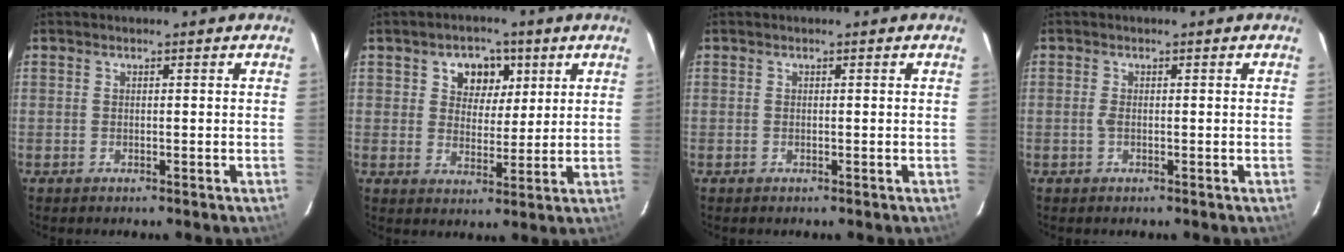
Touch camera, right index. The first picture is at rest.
{"total": 6.8, "force": [2.8, 5.4, 3.1], "torque": [-0.051, 0.008, 0.046]}
{"total": 0.0}
{"total": 1.0, "force": [-0.2, 0.3, 1.0], "torque": [-0.021, 0.000, -0.005]}